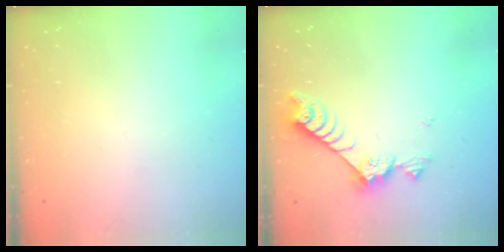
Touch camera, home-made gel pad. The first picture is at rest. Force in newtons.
{"total": 8.5, "press": 8.4, "slide": 1.4}